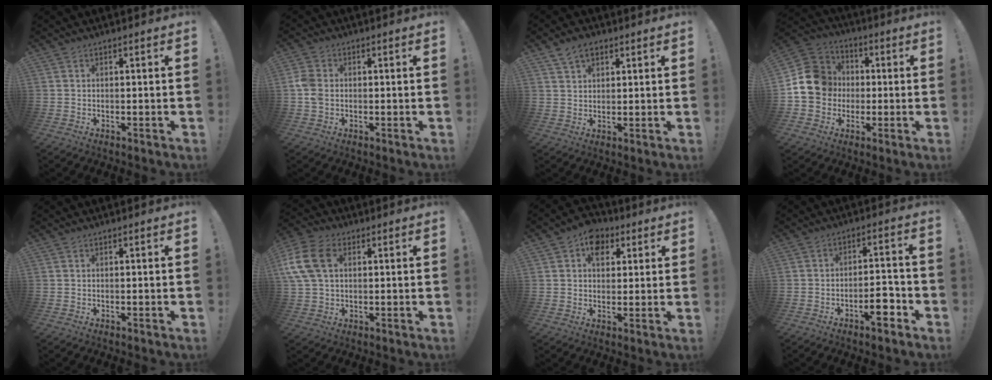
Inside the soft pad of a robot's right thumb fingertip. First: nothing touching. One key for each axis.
{"total": 5.6, "fx": -0.6, "fy": 4.2, "fz": 3.6, "tx": -0.081, "ty": 0.005, "tz": -0.012}
{"total": 5.4, "fx": 3.4, "fy": 3.3, "fz": 2.6, "tx": -0.046, "ty": -0.010, "tz": 0.064}
{"total": 16.0, "fx": 0.6, "fy": 14.3, "fz": 7.1, "tx": -0.102, "ty": 0.014, "tz": 0.024}
{"total": 0.0}
{"total": 13.3, "fx": 3.0, "fy": 9.1, "fz": 9.2, "tx": -0.203, "ty": 0.003, "tz": 0.058}
{"total": 8.2, "fx": 3.3, "fy": 6.5, "fz": 3.6, "tx": -0.040, "ty": -0.010, "tz": 0.062}
{"total": 7.2, "fx": -4.1, "fy": 2.8, "fz": 5.2, "tx": -0.055, "ty": 0.022, "tz": -0.071}